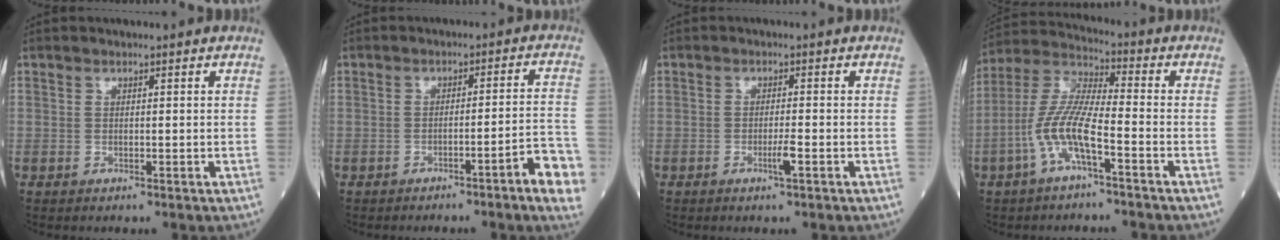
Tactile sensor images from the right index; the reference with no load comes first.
{"total": 7.3, "force": [-3.7, -0.1, 6.3], "torque": [-0.061, 0.012, -0.048]}
{"total": 1.9, "force": [-0.8, -0.2, 1.7], "torque": [-0.035, -0.003, -0.014]}
{"total": 9.9, "force": [-4.0, 1.5, 8.9], "torque": [-0.198, 0.012, -0.081]}